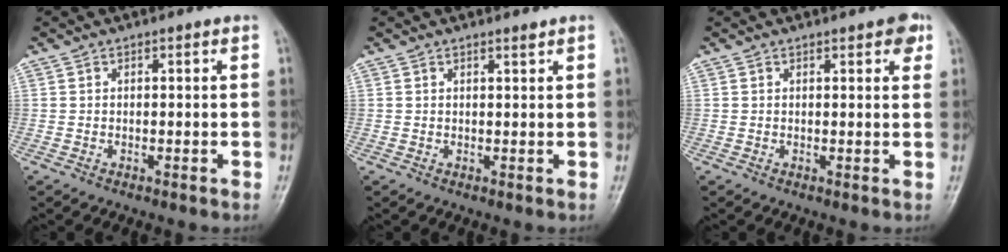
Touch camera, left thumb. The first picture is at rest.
{"total": 0.8, "force": [0.7, 0.0, 0.4], "torque": [-0.006, -0.007, 0.013]}
{"total": 3.6, "force": [2.0, 1.2, 2.7], "torque": [-0.024, -0.004, 0.020]}